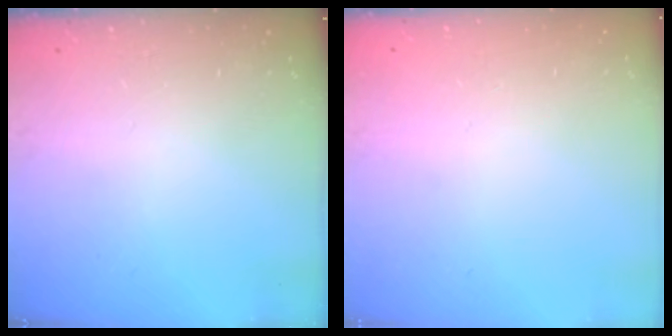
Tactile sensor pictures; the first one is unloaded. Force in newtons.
{"total": 0.0}